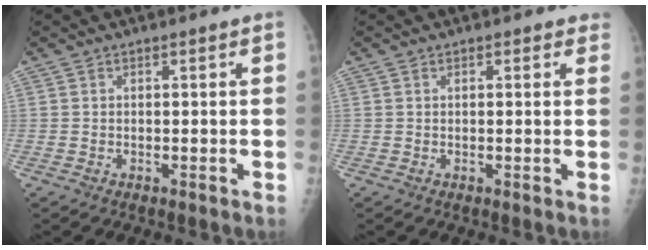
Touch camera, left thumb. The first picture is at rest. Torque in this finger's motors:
{"motor_torque": [-0.19, 0.10, 0.08, 0.05, -0.02]}